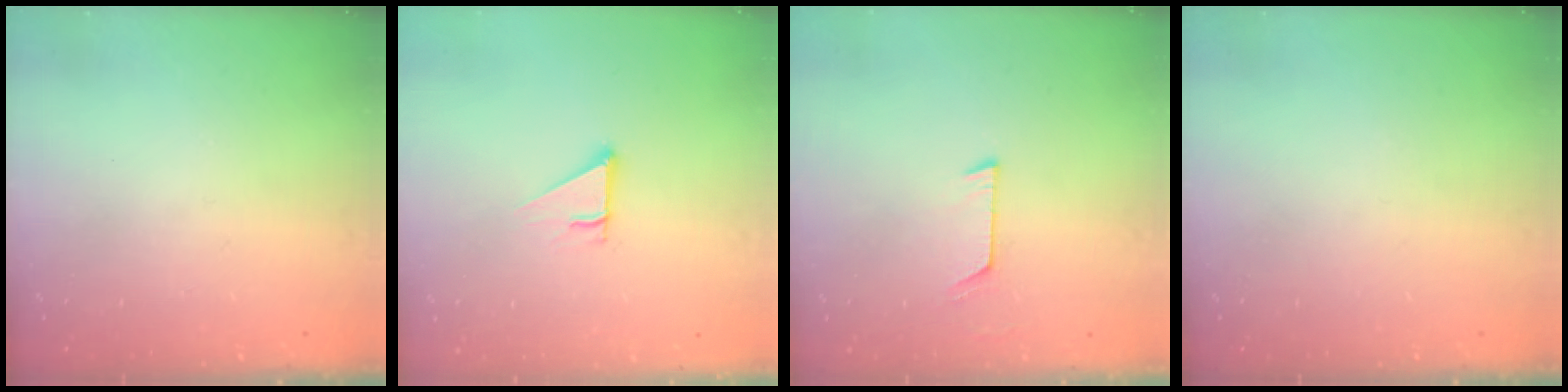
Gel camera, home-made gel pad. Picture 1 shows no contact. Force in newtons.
{"total": 2.5, "press": 2.5, "slide": 0.2}
{"total": 5.9, "press": 5.9, "slide": 0.5}
{"total": 0.0}